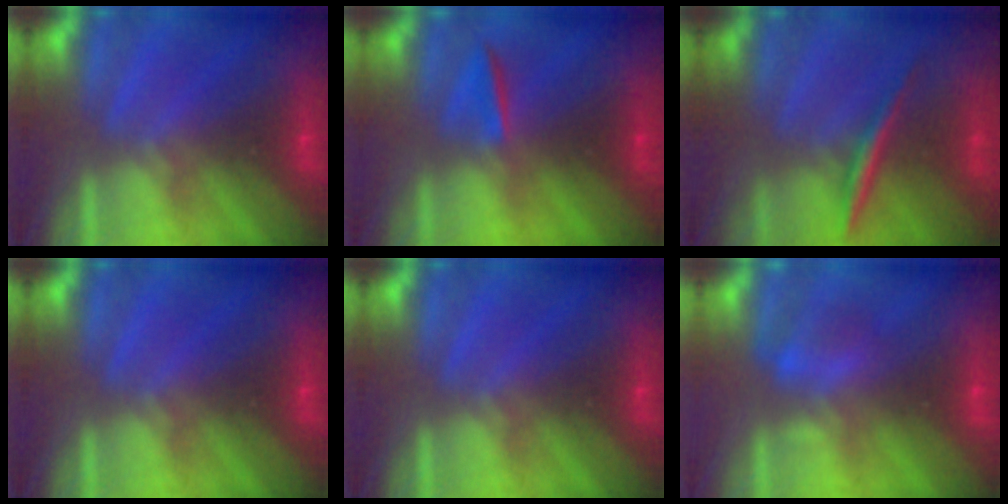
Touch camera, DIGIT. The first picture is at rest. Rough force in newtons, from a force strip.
{"total": 2.0}
{"total": 1.7}
{"total": 0.0}
{"total": 0.0}
{"total": 2.2}